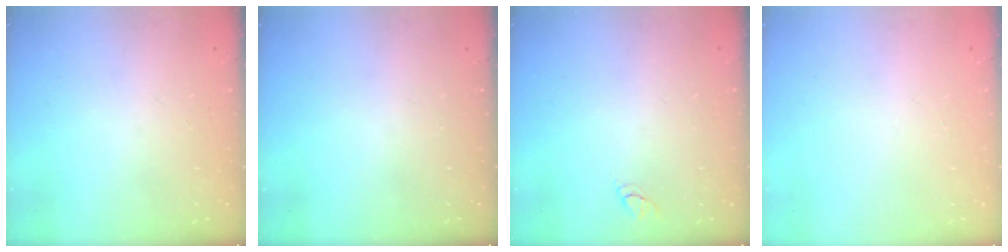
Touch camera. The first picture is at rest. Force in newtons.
{"total": 0.0}
{"total": 3.5, "press": 3.5, "slide": 0.2}
{"total": 0.0}